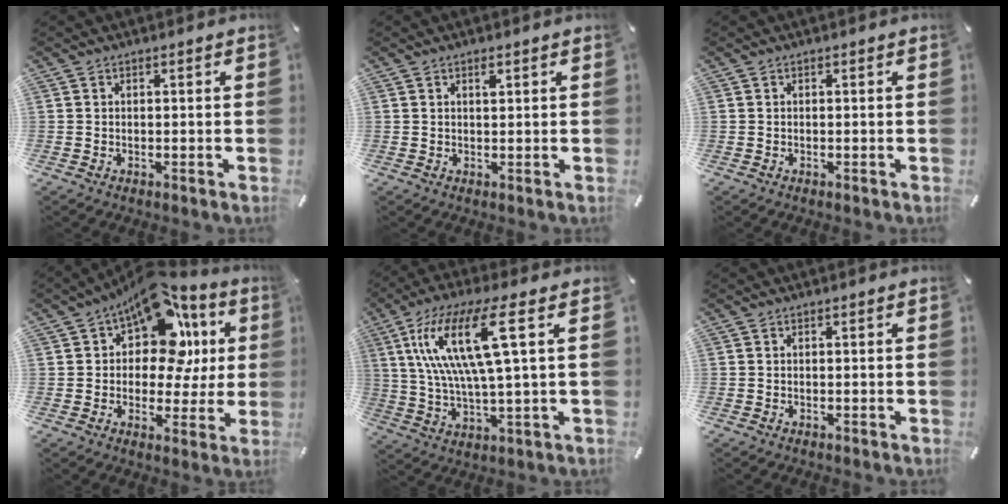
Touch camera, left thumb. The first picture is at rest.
{"total": 1.4, "force": [0.7, 0.5, 1.1], "torque": [-0.023, 0.001, 0.012]}
{"total": 0.0}
{"total": 16.1, "force": [7.2, 10.0, 10.3], "torque": [-0.146, -0.061, 0.127]}
{"total": 17.3, "force": [5.3, 3.9, 16.0], "torque": [-0.336, -0.005, 0.077]}
{"total": 0.0}